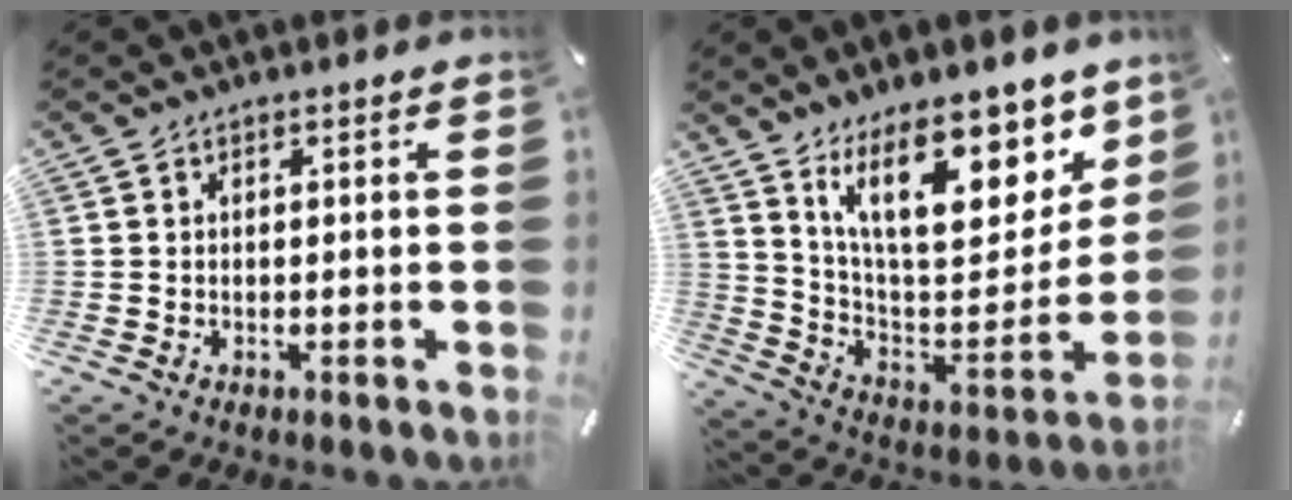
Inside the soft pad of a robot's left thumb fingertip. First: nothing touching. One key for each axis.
{"total": 22.8, "fx": 13.8, "fy": 10.5, "fz": 14.9, "tx": -0.216, "ty": -0.092, "tz": 0.237}